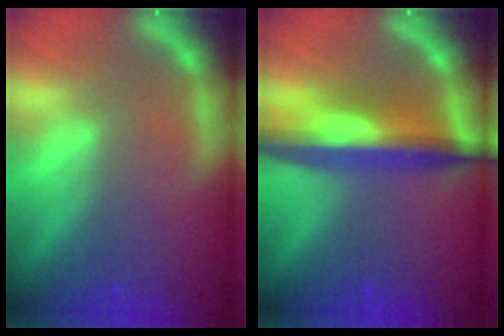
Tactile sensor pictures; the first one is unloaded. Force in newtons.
{"total": 8.1}